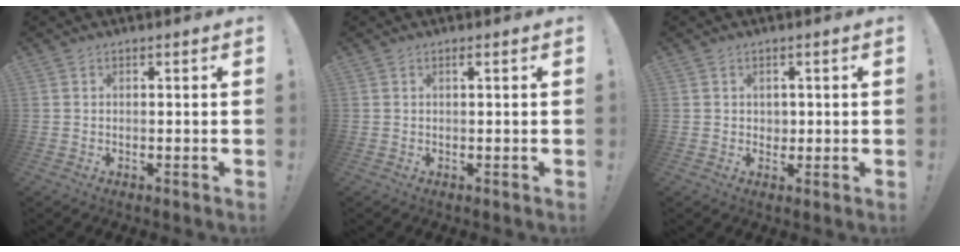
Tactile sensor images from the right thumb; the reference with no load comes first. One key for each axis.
{"total": 0.8, "fx": 0.2, "fy": -0.1, "fz": 0.8, "tx": -0.011, "ty": 0.000, "tz": 0.001}
{"total": 2.5, "fx": 0.9, "fy": 2.3, "fz": 0.2, "tx": 0.007, "ty": -0.005, "tz": 0.015}